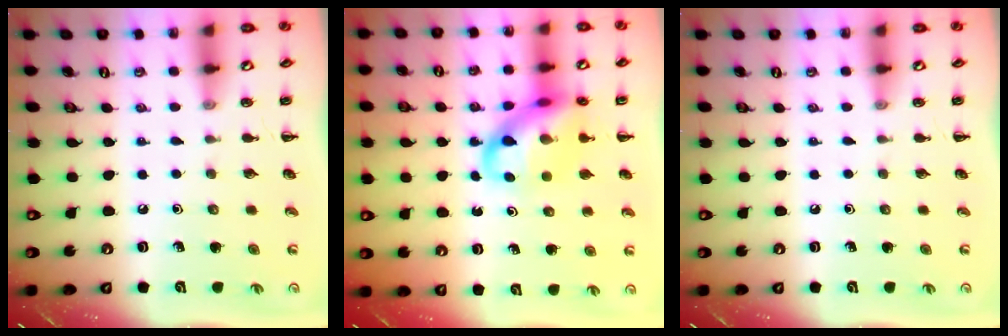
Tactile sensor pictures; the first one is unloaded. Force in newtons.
{"total": 14.3, "press": 13.8, "slide": 3.4}
{"total": 0.0}